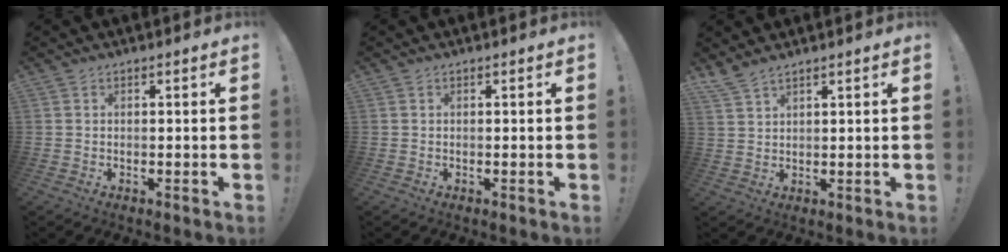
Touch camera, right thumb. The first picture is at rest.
{"total": 0.0}
{"total": 4.2, "force": [3.7, 1.1, 1.6], "torque": [-0.034, -0.023, 0.071]}